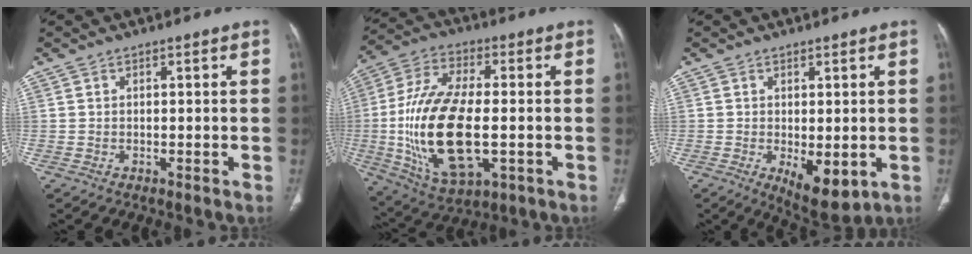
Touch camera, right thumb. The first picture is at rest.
{"total": 22.2, "force": [-2.7, 10.4, 19.4], "torque": [-0.393, 0.003, -0.035]}
{"total": 7.8, "force": [-1.8, 3.5, 6.7], "torque": [-0.092, -0.019, -0.015]}